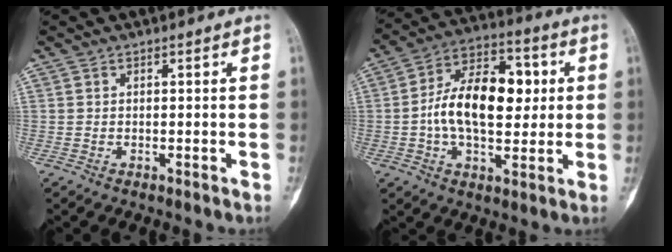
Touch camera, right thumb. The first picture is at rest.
{"total": 16.8, "force": [1.0, 9.7, 13.7], "torque": [-0.204, 0.023, 0.009]}